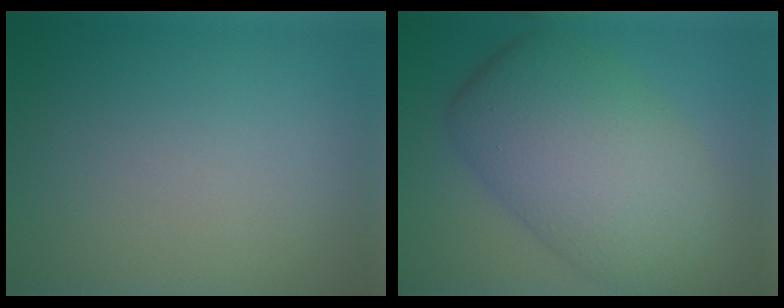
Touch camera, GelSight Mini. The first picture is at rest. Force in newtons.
{"total": 10.6, "press": 10.6, "slide": 0.4}